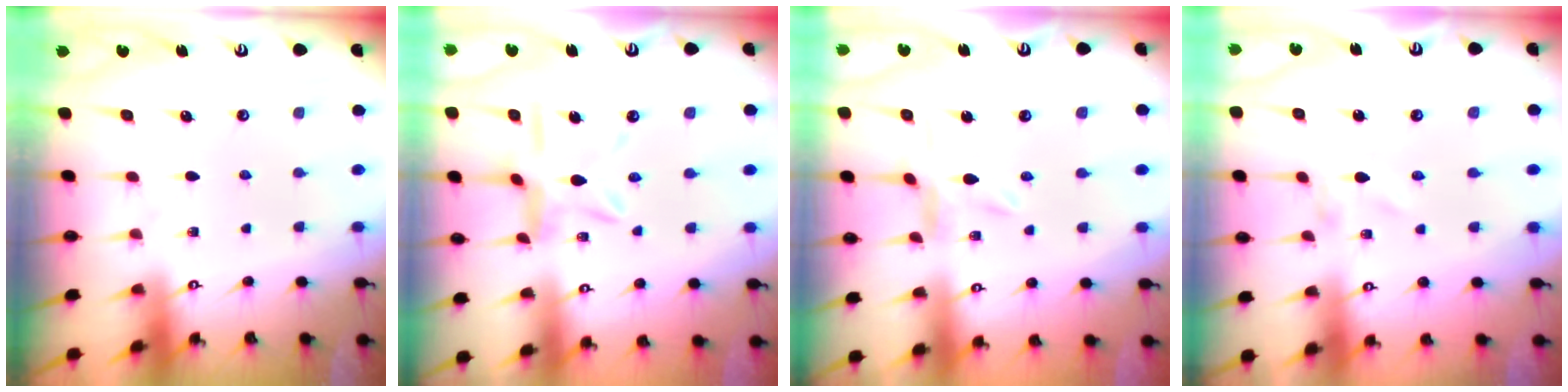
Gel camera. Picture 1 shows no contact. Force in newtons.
{"total": 9.4, "press": 9.4, "slide": 0.9}
{"total": 2.1, "press": 2.1, "slide": 0.3}
{"total": 0.7, "press": 0.7, "slide": 0.1}